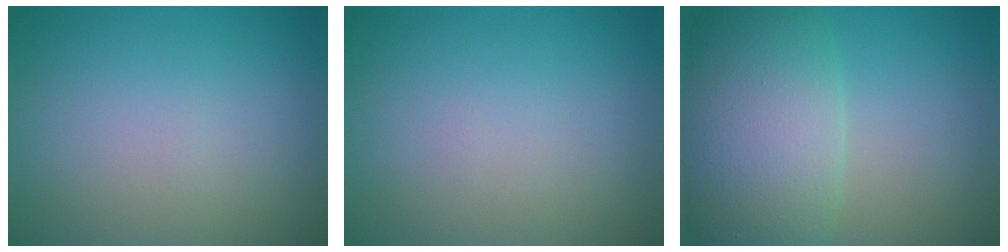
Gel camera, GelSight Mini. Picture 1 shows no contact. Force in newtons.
{"total": 0.0}
{"total": 8.0, "press": 8.0, "slide": 0.7}